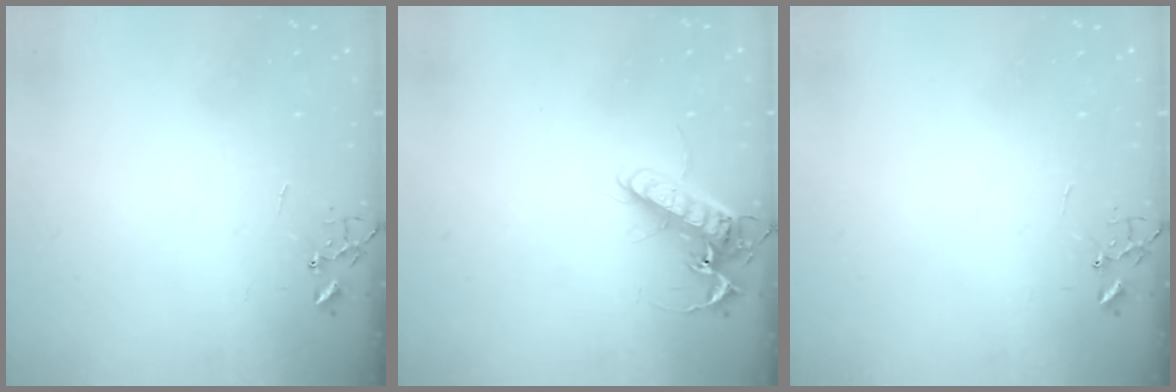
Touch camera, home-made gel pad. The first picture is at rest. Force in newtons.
{"total": 13.7, "press": 13.5, "slide": 2.3}
{"total": 0.0}